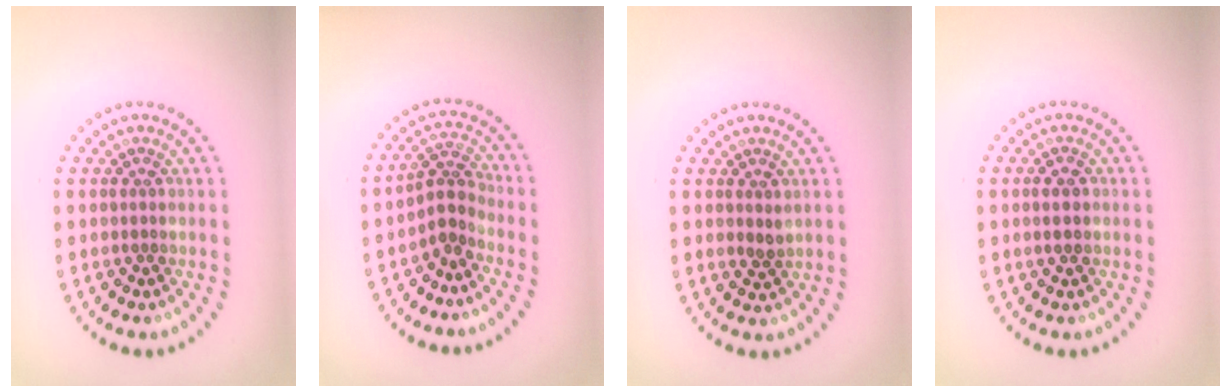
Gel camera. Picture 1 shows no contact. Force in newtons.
{"total": 2.5, "press": 1.8, "slide": 1.7}
{"total": 1.0, "press": 0.9, "slide": 0.4}
{"total": 1.7, "press": 1.7, "slide": 0.1}